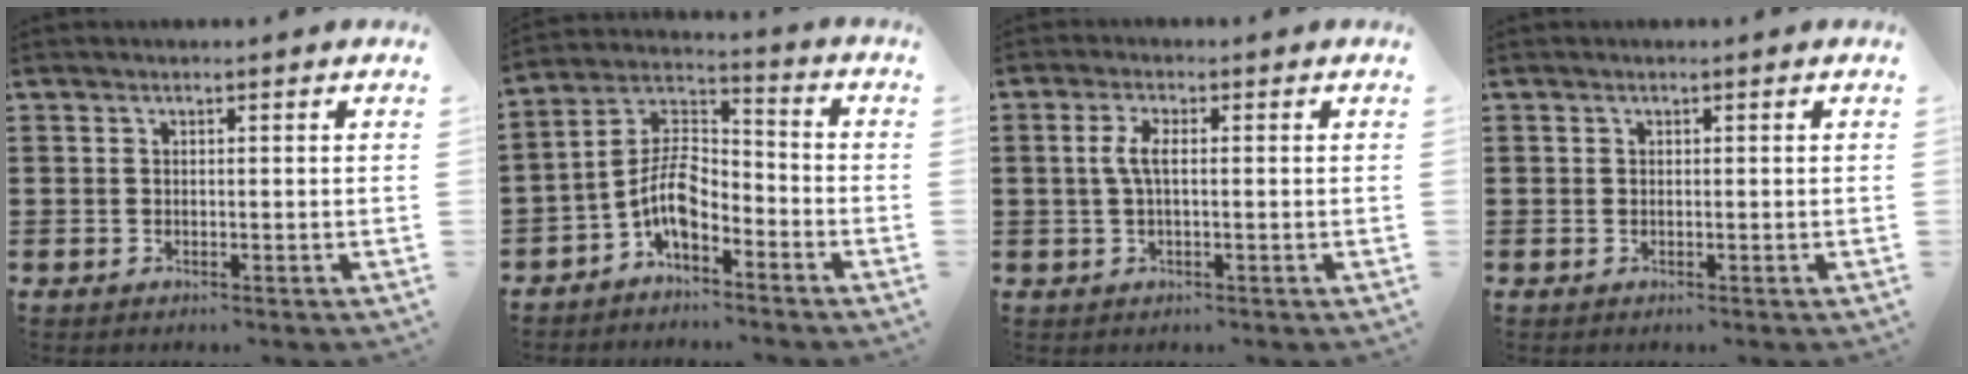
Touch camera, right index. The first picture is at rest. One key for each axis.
{"total": 7.7, "fx": -3.9, "fy": 3.7, "fz": 5.5, "tx": -0.135, "ty": -0.009, "tz": -0.084}
{"total": 3.4, "fx": 0.0, "fy": 1.1, "fz": 3.2, "tx": -0.075, "ty": -0.002, "tz": -0.007}
{"total": 0.0}